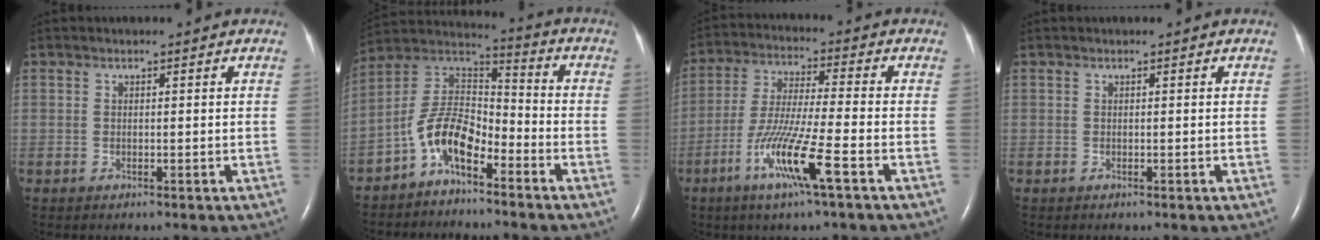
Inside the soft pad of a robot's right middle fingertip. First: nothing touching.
{"total": 9.4, "force": [-5.6, 4.1, 6.4], "torque": [-0.138, 0.030, -0.110]}
{"total": 10.9, "force": [-5.1, -0.3, 9.6], "torque": [-0.195, -0.018, -0.100]}
{"total": 0.0}